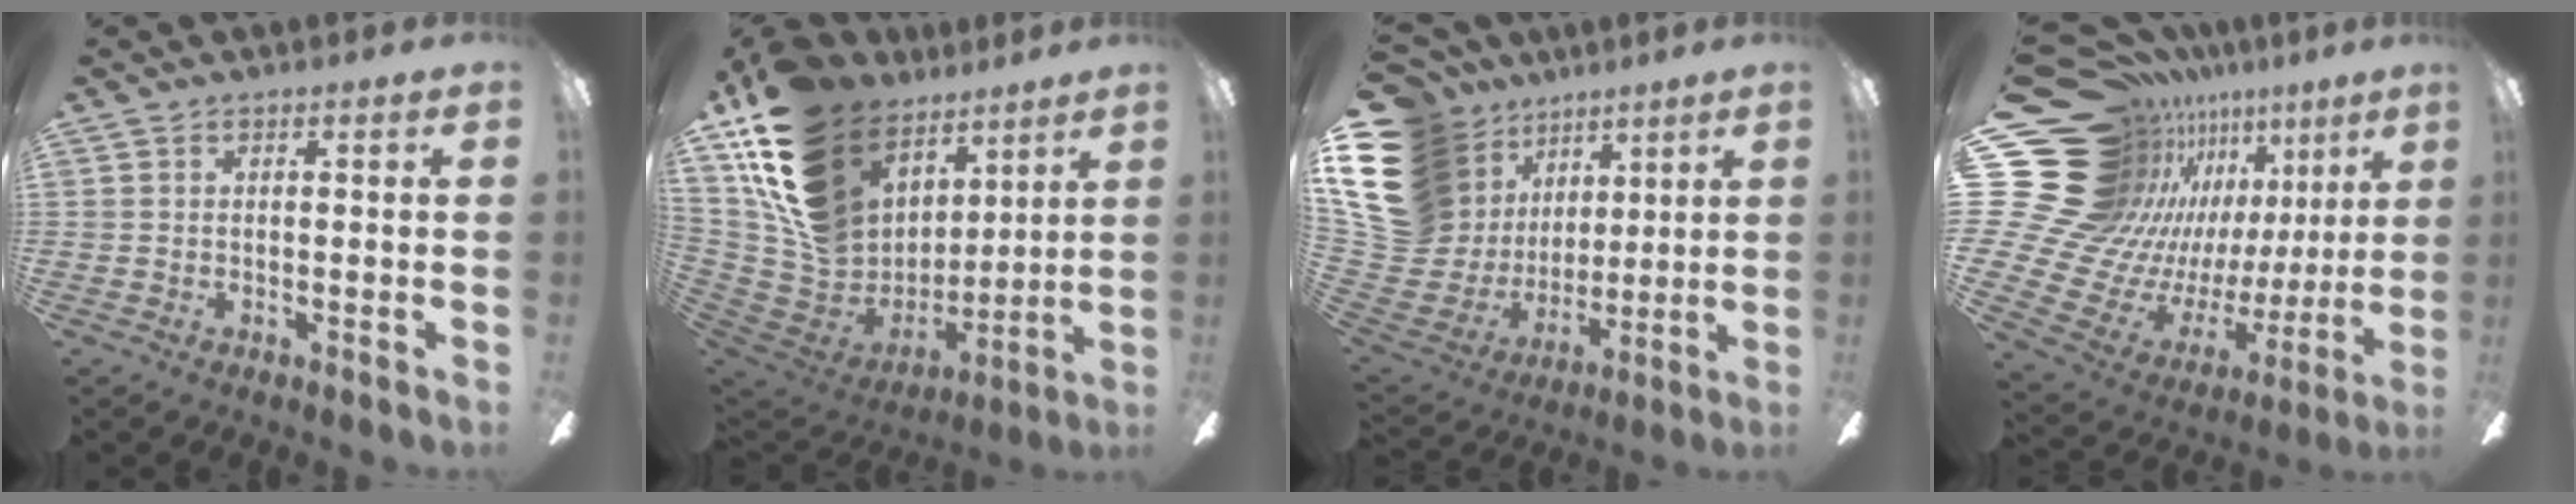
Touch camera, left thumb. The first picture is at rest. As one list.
[{"total": 21.7, "force": [12.2, 15.0, 9.8], "torque": [-0.215, -0.068, 0.245]}, {"total": 23.4, "force": [10.7, 17.8, 10.8], "torque": [-0.238, -0.068, 0.231]}, {"total": 20.9, "force": [11.4, 15.0, 9.0], "torque": [-0.209, -0.132, 0.257]}]